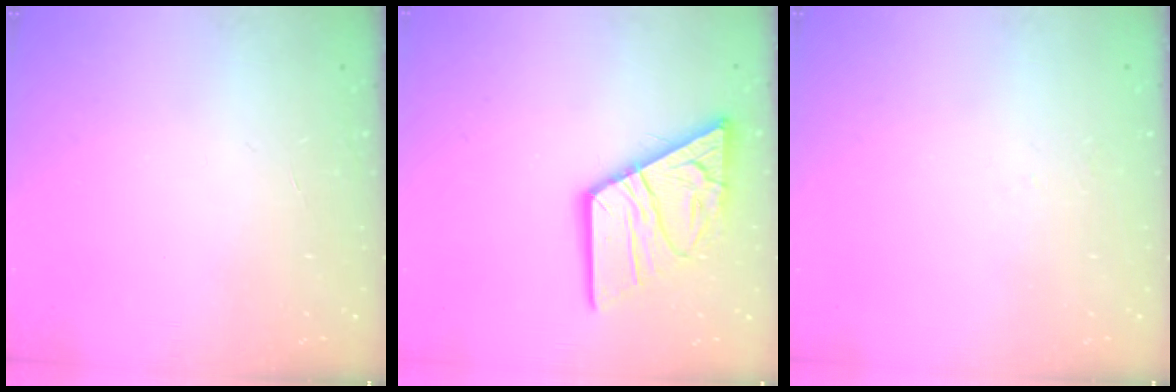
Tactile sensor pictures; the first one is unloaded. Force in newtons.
{"total": 16.6, "press": 16.6, "slide": 1.7}
{"total": 2.7, "press": 2.7, "slide": 0.4}